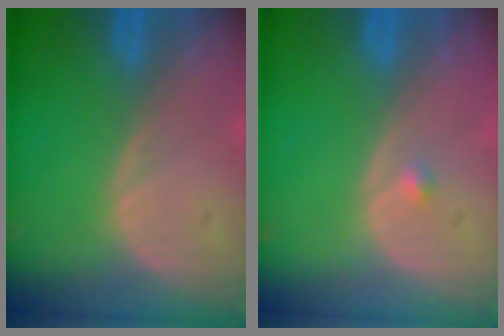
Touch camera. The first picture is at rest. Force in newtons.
{"total": 0.8, "press": 0.6, "slide": 0.4}